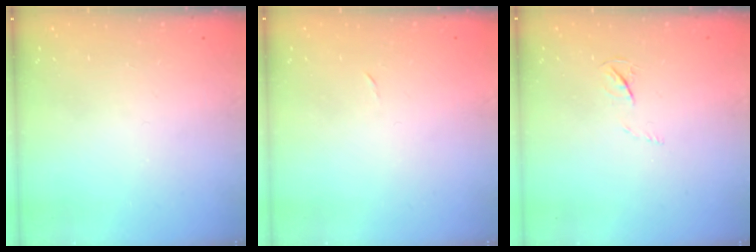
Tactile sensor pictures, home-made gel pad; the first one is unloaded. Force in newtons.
{"total": 2.3, "press": 2.3, "slide": 0.4}
{"total": 3.1, "press": 3.1, "slide": 0.5}